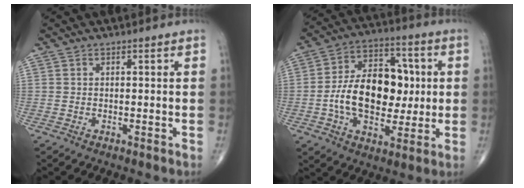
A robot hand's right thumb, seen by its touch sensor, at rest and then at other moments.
{"total": 18.2, "force": [-0.4, 11.7, 13.9], "torque": [-0.196, 0.027, -0.007]}